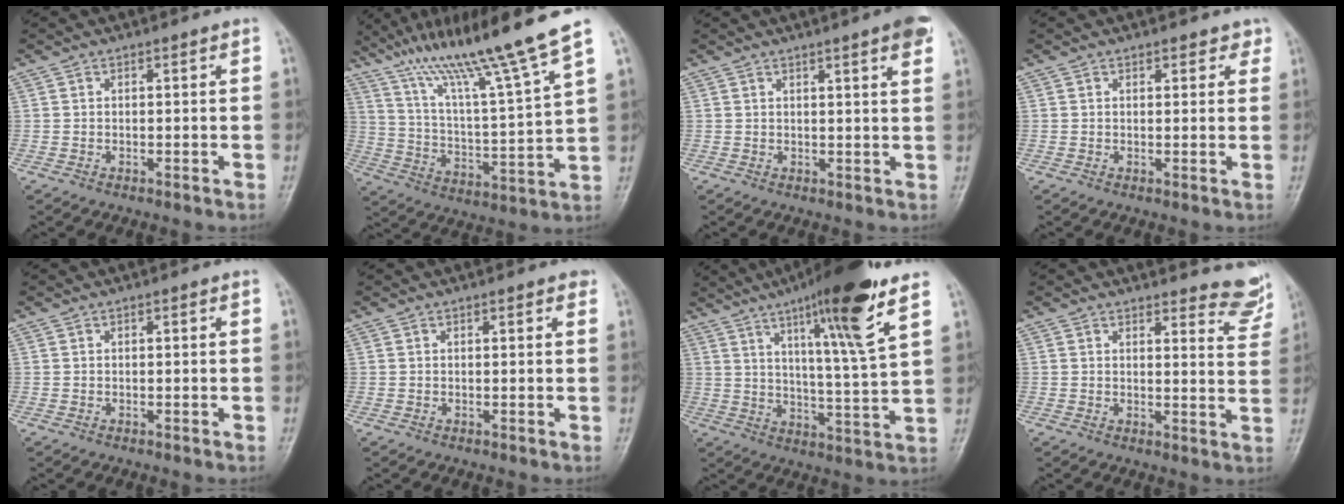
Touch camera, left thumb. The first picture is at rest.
{"total": 18.9, "force": [14.2, -0.8, 12.4], "torque": [-0.196, -0.066, 0.249]}
{"total": 5.7, "force": [3.6, 0.5, 4.4], "torque": [-0.047, -0.006, 0.040]}
{"total": 1.9, "force": [1.3, 1.1, 0.7], "torque": [0.009, -0.005, 0.010]}
{"total": 0.0}
{"total": 1.3, "force": [0.9, 0.6, 0.7], "torque": [-0.005, -0.001, 0.007]}
{"total": 17.0, "force": [9.7, 1.2, 13.9], "torque": [-0.216, -0.047, 0.152]}
{"total": 7.7, "force": [7.4, 1.8, 1.1], "torque": [0.018, -0.065, 0.066]}